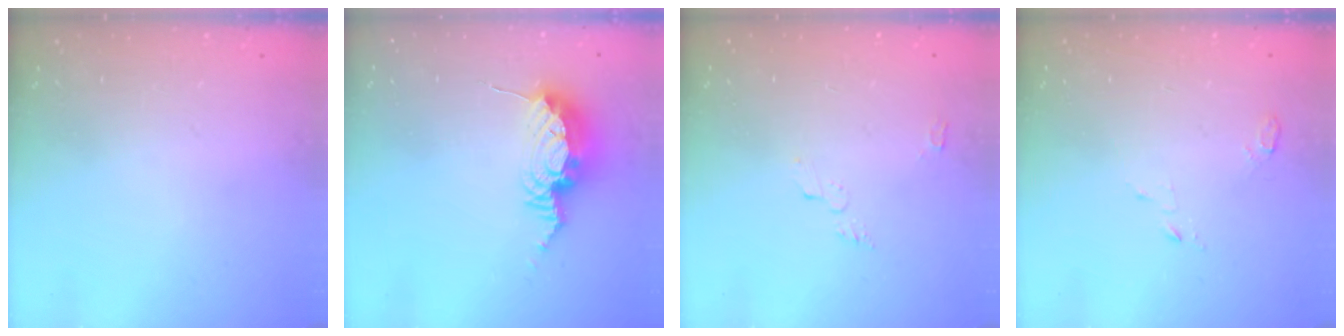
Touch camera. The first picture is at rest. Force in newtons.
{"total": 10.5, "press": 10.5, "slide": 0.9}
{"total": 3.5, "press": 3.5, "slide": 0.3}
{"total": 2.8, "press": 2.8, "slide": 0.3}